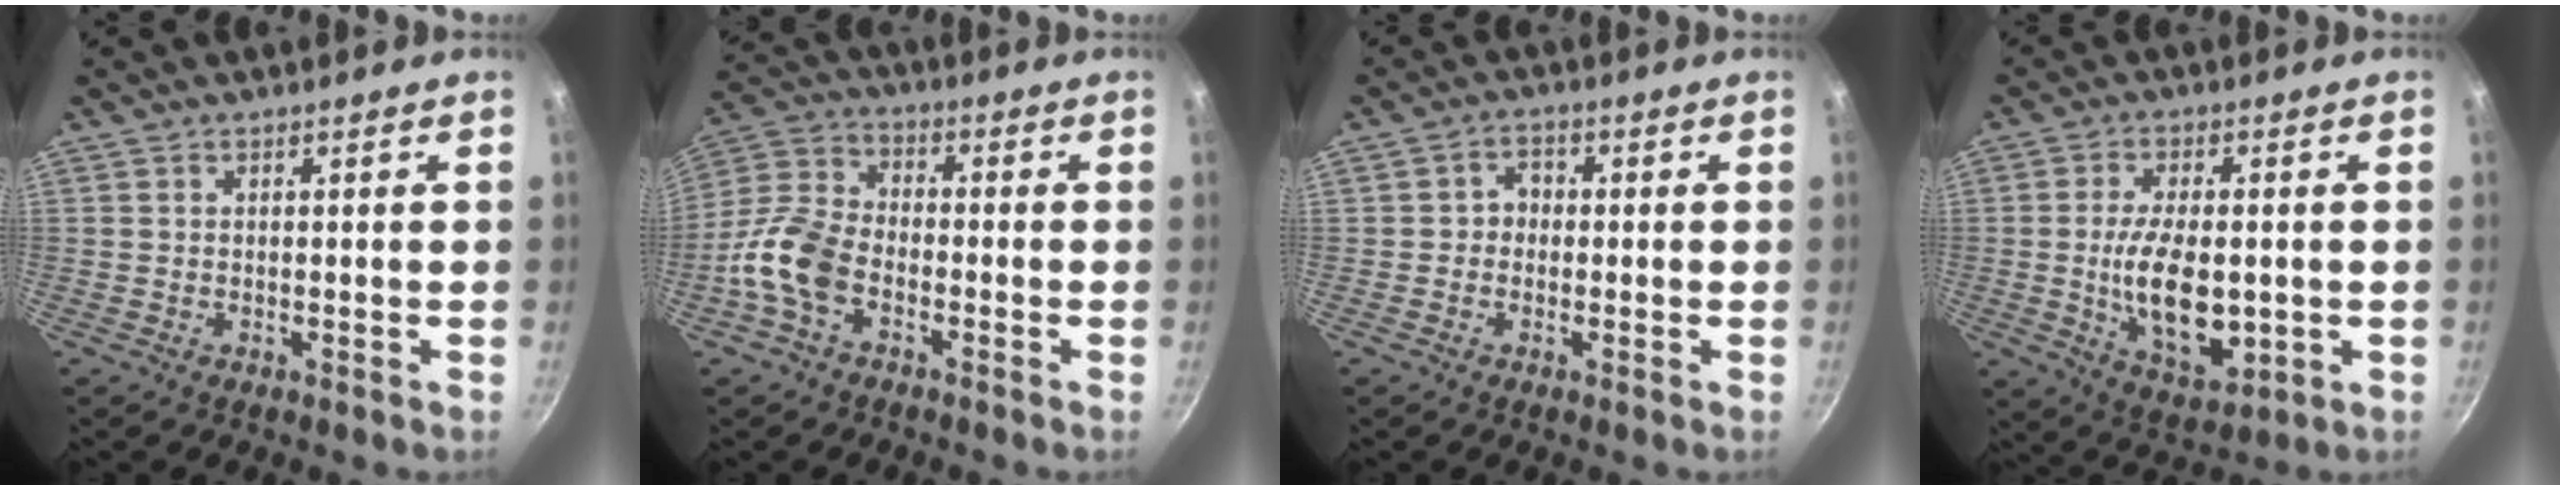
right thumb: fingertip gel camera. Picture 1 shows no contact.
{"total": 10.8, "force": [-4.5, 6.5, 7.3], "torque": [-0.143, 0.040, -0.105]}
{"total": 3.2, "force": [-0.4, 2.8, 1.4], "torque": [-0.001, 0.010, -0.013]}
{"total": 13.4, "force": [-1.2, 6.9, 11.4], "torque": [-0.188, -0.009, -0.012]}